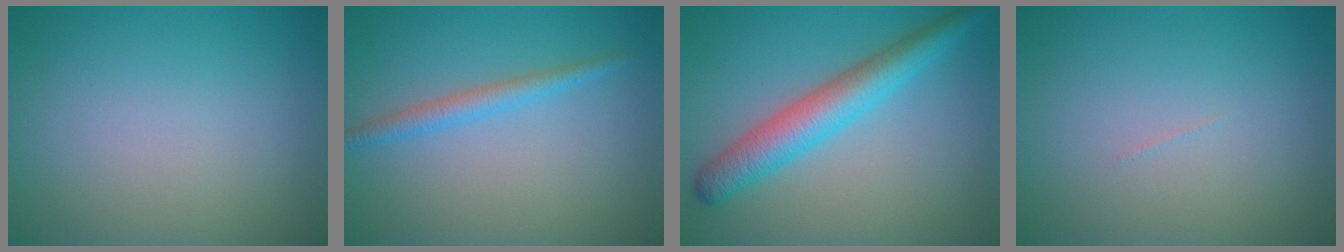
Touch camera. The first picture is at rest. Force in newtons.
{"total": 2.0, "press": 2.0, "slide": 0.1}
{"total": 5.1, "press": 5.1, "slide": 0.1}
{"total": 0.0}